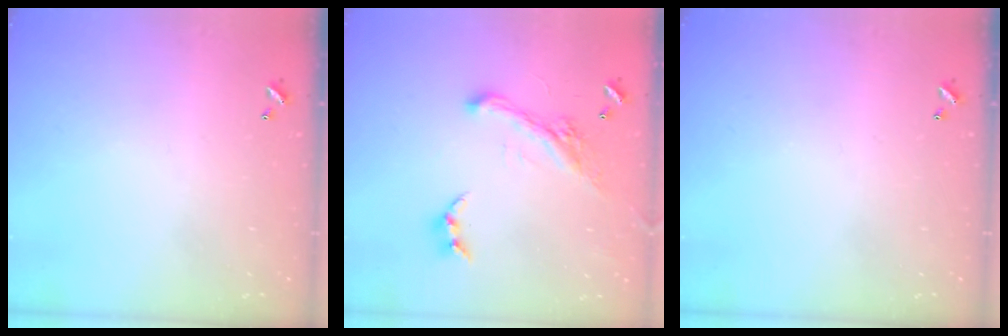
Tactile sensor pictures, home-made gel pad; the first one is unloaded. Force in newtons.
{"total": 3.4, "press": 3.1, "slide": 1.4}
{"total": 0.0}